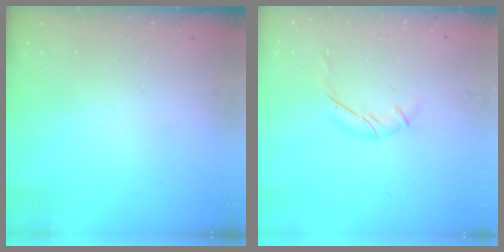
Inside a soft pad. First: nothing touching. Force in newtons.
{"total": 7.7, "press": 7.6, "slide": 0.8}